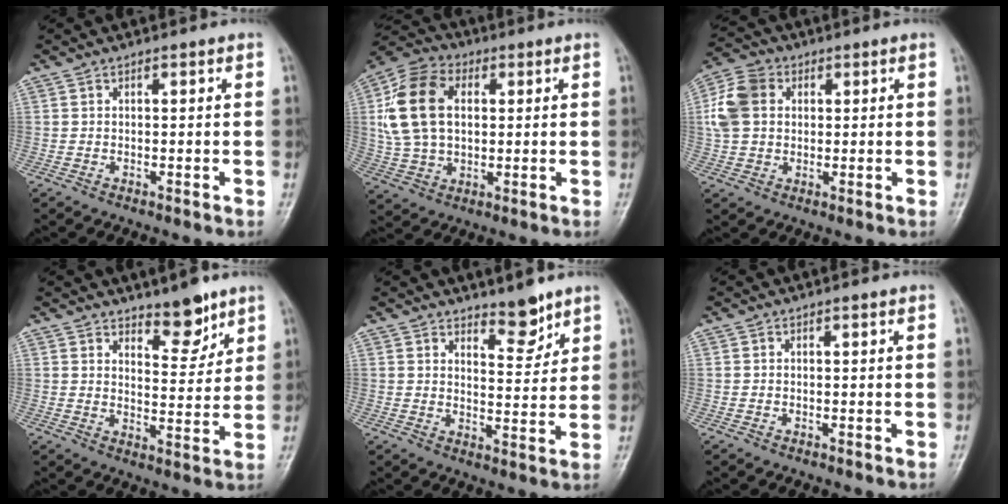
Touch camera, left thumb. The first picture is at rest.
{"total": 15.0, "force": [2.8, 10.2, 10.6], "torque": [-0.197, 0.014, 0.049]}
{"total": 9.0, "force": [1.7, 7.0, 5.4], "torque": [-0.104, 0.015, 0.027]}
{"total": 6.9, "force": [5.2, 2.7, 3.7], "torque": [-0.029, -0.043, 0.080]}
{"total": 5.6, "force": [4.4, 2.0, 2.8], "torque": [-0.021, -0.040, 0.070]}
{"total": 0.0}